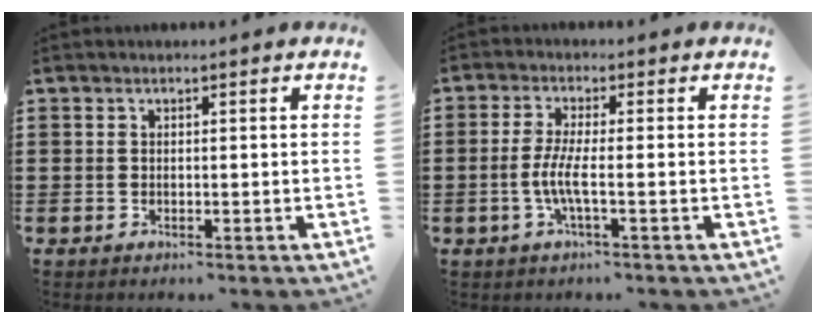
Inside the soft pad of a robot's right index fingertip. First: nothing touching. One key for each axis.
{"total": 4.7, "fx": -1.3, "fy": 0.5, "fz": 4.5, "tx": -0.107, "ty": -0.010, "tz": -0.036}